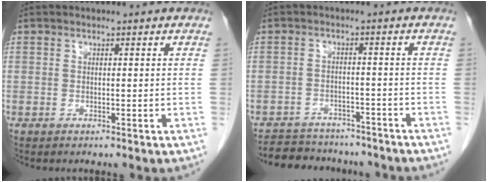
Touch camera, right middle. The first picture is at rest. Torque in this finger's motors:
{"motor_torque": [0.83, -0.79, 0.00, 0.04]}